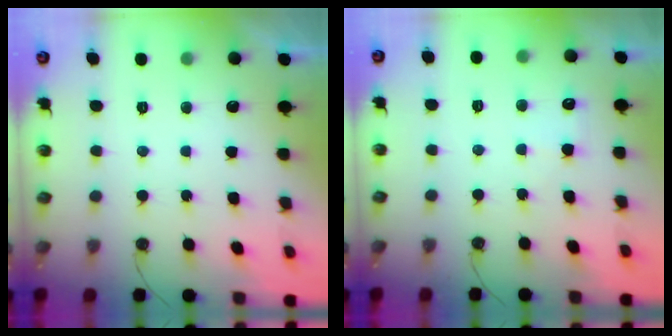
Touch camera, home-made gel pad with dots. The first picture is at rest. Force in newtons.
{"total": 3.9, "press": 3.9, "slide": 0.4}